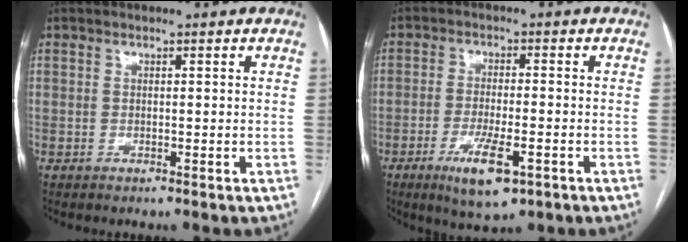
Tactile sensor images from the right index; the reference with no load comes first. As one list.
[{"total": 7.8, "force": [-3.7, 2.0, 6.5], "torque": [-0.121, -0.014, -0.056]}]